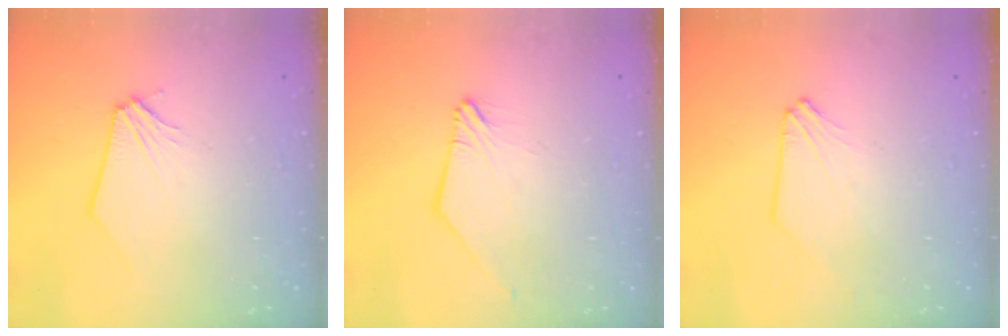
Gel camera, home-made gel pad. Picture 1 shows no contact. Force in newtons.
{"total": 1.2, "press": 1.2, "slide": 0.3}
{"total": 0.0}